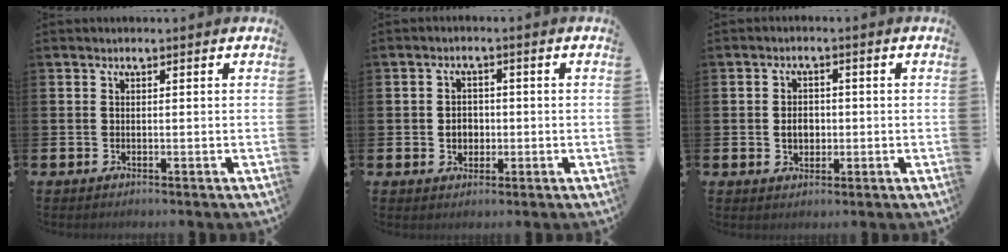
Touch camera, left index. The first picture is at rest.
{"total": 2.7, "force": [-0.3, 2.3, 1.3], "torque": [-0.007, -0.003, -0.014]}
{"total": 2.8, "force": [-0.2, 2.2, 1.7], "torque": [-0.012, -0.003, -0.013]}